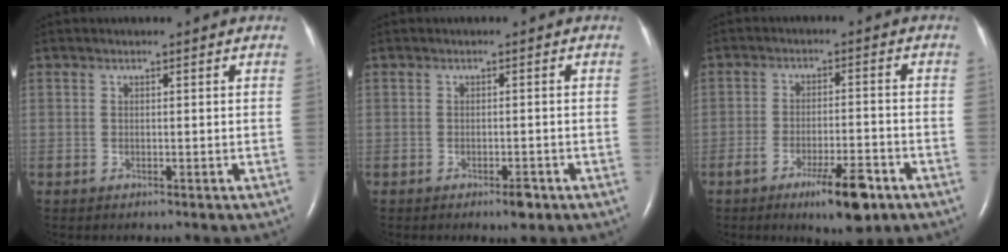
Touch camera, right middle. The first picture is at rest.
{"total": 1.9, "force": [-1.2, 0.6, 1.3], "torque": [-0.020, 0.000, -0.014]}
{"total": 8.3, "force": [-4.9, 1.7, 6.5], "torque": [-0.105, -0.009, -0.072]}